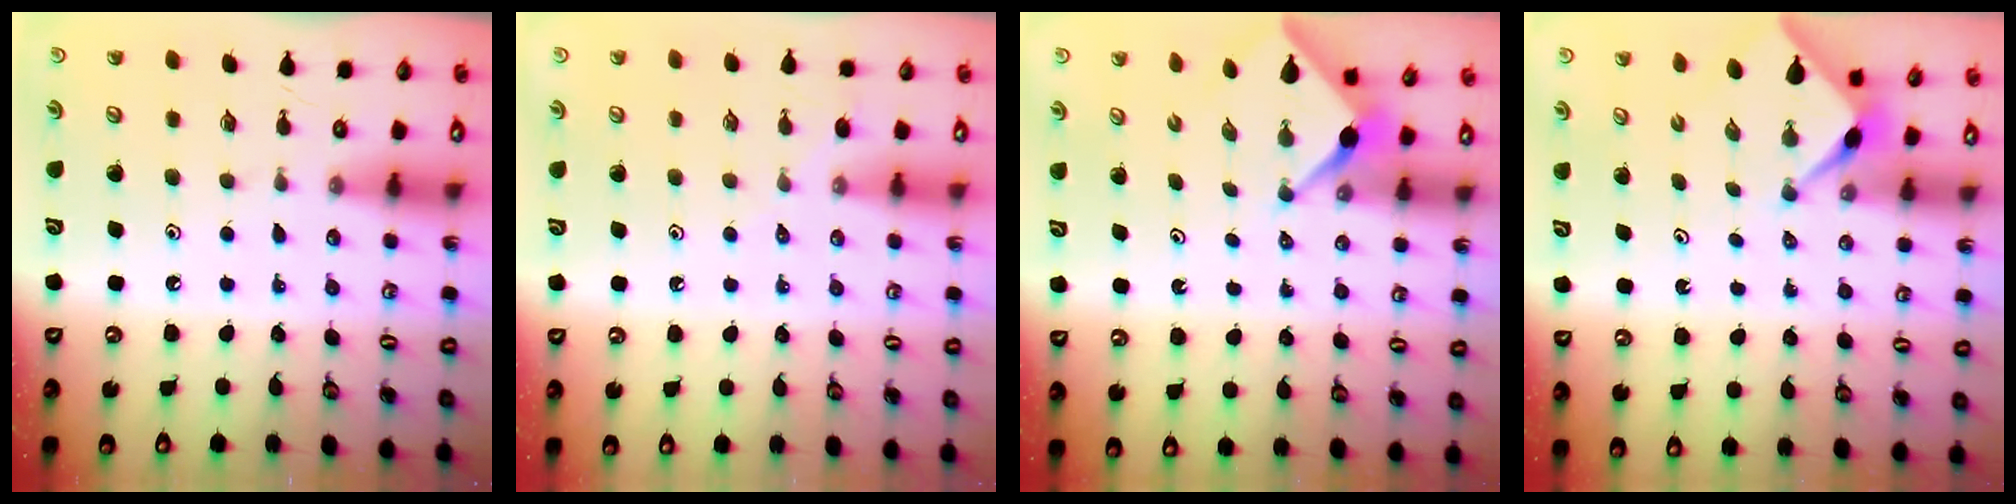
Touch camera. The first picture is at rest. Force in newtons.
{"total": 3.6, "press": 3.5, "slide": 0.6}
{"total": 2.5, "press": 2.5, "slide": 0.3}
{"total": 2.3, "press": 2.3, "slide": 0.1}